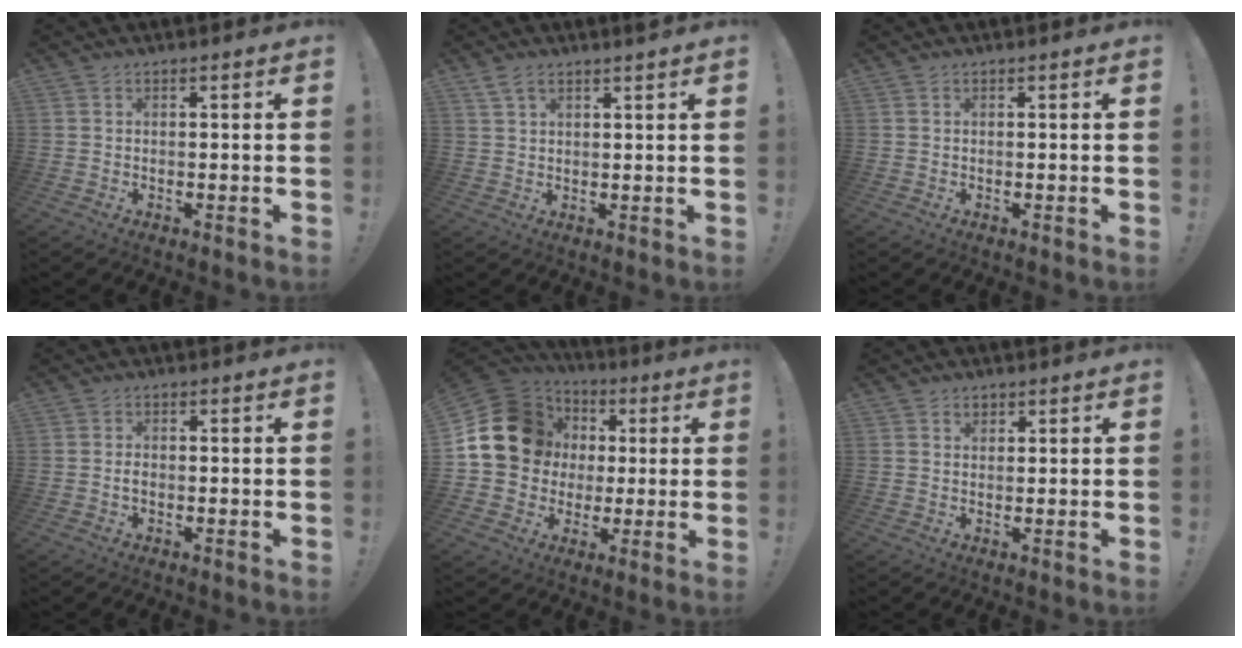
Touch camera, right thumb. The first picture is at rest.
{"total": 3.5, "force": [2.6, 0.7, 2.2], "torque": [-0.042, -0.008, 0.046]}
{"total": 0.0}
{"total": 1.2, "force": [-0.8, 0.7, 0.6], "torque": [-0.010, 0.004, -0.014]}
{"total": 19.7, "force": [3.7, 17.1, 9.0], "torque": [-0.143, -0.006, 0.094]}
{"total": 1.5, "force": [0.9, 1.2, 0.3], "torque": [0.002, -0.001, 0.015]}